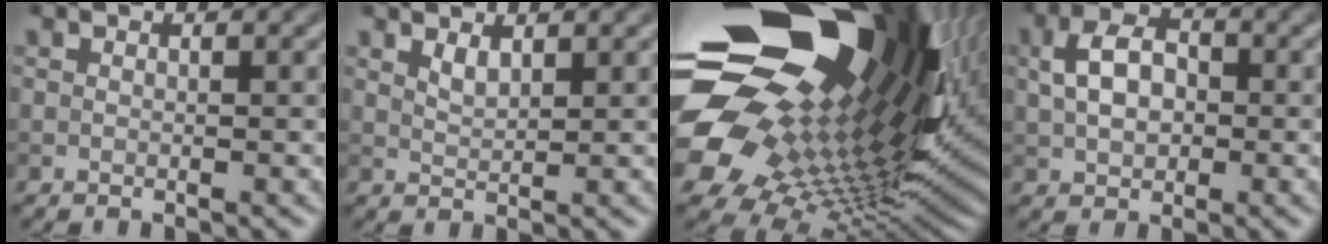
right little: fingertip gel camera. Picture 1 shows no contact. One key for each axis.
{"total": 1.3, "fx": 1.0, "fy": 0.4, "fz": 0.7, "tx": -0.016, "ty": -0.002, "tz": 0.022}
{"total": 19.7, "fx": 6.8, "fy": 11.3, "fz": 14.7, "tx": -0.272, "ty": -0.021, "tz": 0.150}
{"total": 4.5, "fx": 0.6, "fy": 3.1, "fz": 3.2, "tx": -0.063, "ty": 0.008, "tz": 0.005}